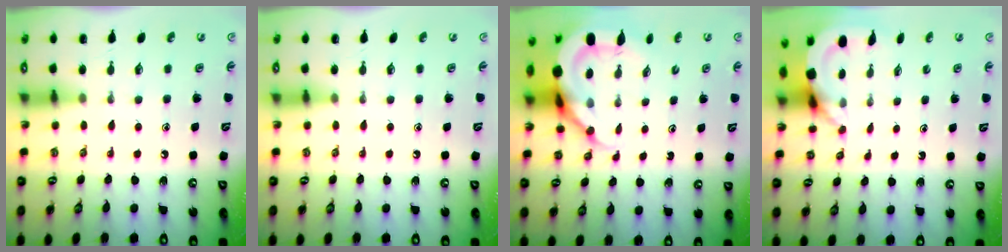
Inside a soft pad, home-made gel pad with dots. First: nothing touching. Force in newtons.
{"total": 0.0}
{"total": 9.9, "press": 9.9, "slide": 1.0}
{"total": 3.7, "press": 3.7, "slide": 0.2}